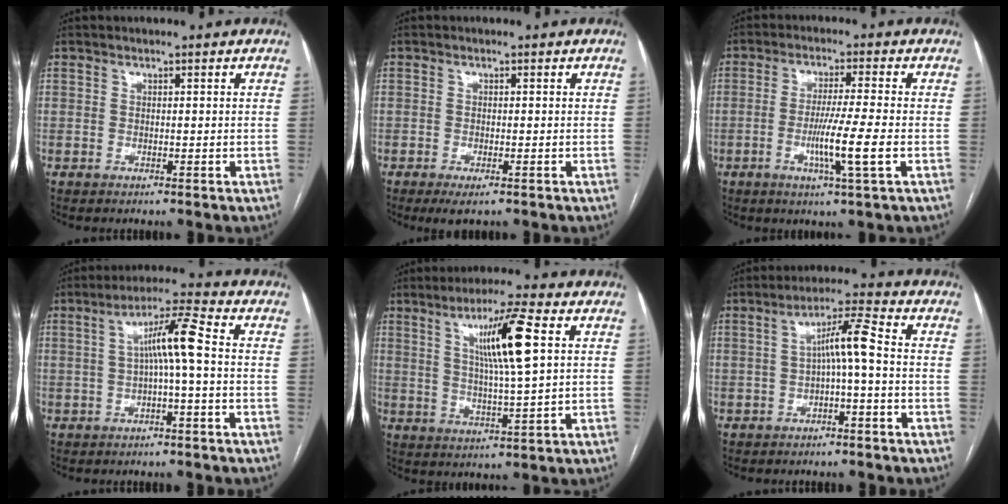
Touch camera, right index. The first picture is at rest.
{"total": 2.5, "force": [-1.6, 0.8, 1.9], "torque": [-0.026, -0.005, -0.021]}
{"total": 7.7, "force": [-2.0, -0.9, 7.4], "torque": [-0.132, -0.017, -0.039]}
{"total": 6.8, "force": [0.1, 0.0, 6.8], "torque": [-0.118, 0.022, 0.000]}
{"total": 10.3, "force": [3.1, -0.2, 9.8], "torque": [-0.175, 0.001, 0.052]}
{"total": 5.8, "force": [-0.4, 0.2, 5.8], "torque": [-0.097, 0.023, -0.007]}